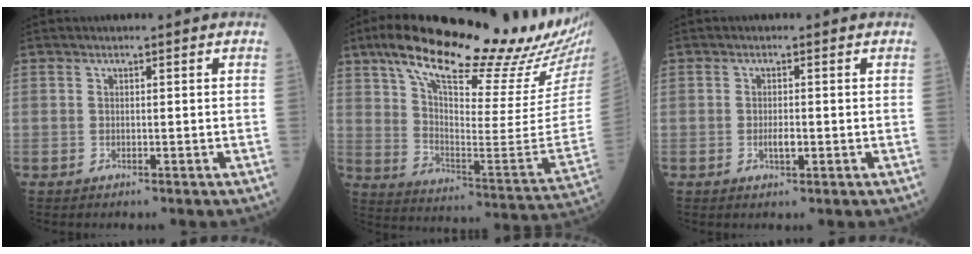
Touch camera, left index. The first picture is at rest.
{"total": 28.7, "force": [22.7, 2.8, 17.3], "torque": [-0.283, -0.048, 0.316]}
{"total": 1.8, "force": [-0.4, 0.6, 1.6], "torque": [-0.030, 0.000, -0.007]}